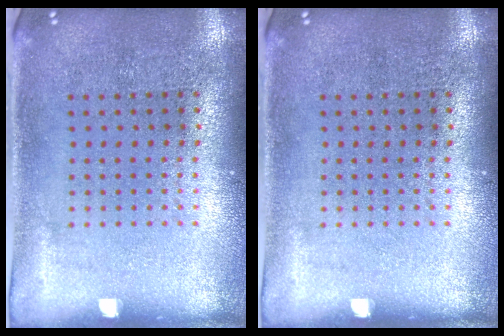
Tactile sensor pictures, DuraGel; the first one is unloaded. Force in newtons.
{"total": 0.0}